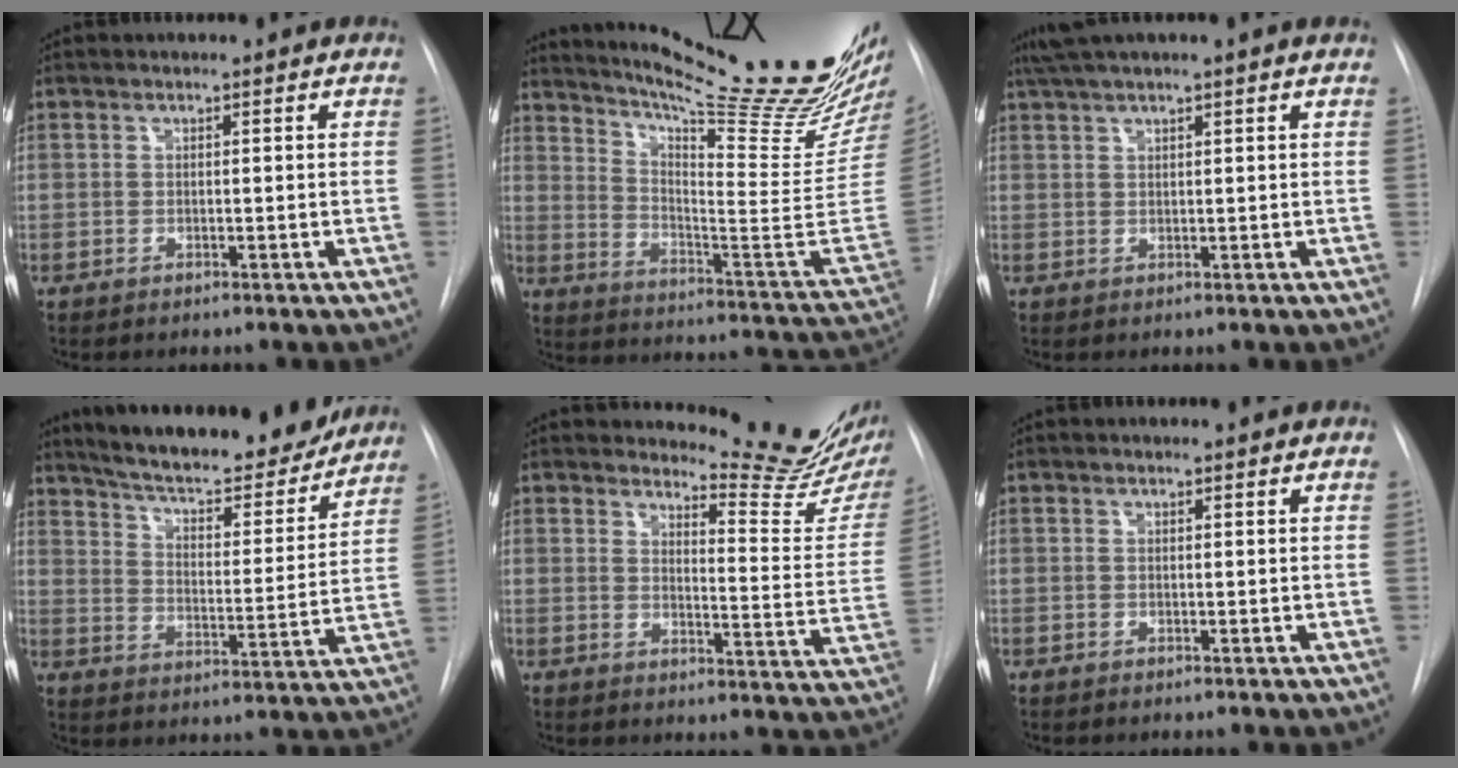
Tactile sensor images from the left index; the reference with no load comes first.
{"total": 29.0, "force": [24.2, -0.6, 16.0], "torque": [-0.250, -0.128, 0.330]}
{"total": 5.2, "force": [3.8, -0.9, 3.4], "torque": [-0.060, 0.034, 0.071]}
{"total": 21.4, "force": [18.9, 4.5, 9.0], "torque": [-0.146, -0.022, 0.264]}
{"total": 11.8, "force": [11.3, -0.2, 3.4], "torque": [-0.043, -0.100, 0.129]}
{"total": 0.5, "force": [0.5, -0.2, 0.1], "torque": [-0.009, 0.002, 0.003]}